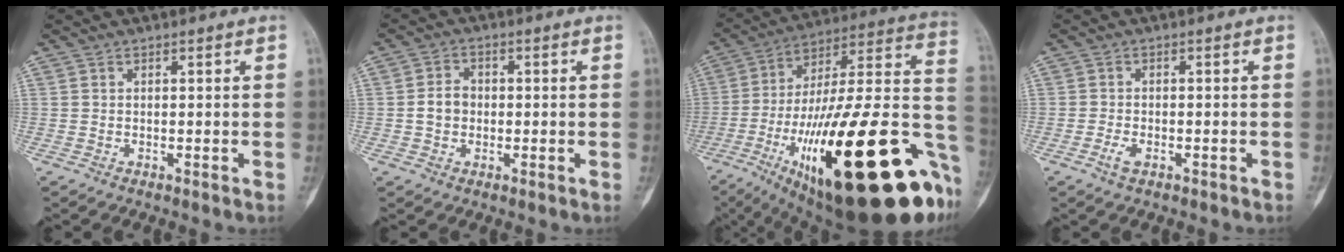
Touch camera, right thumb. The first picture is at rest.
{"total": 3.8, "force": [-0.4, 3.1, 2.1], "torque": [-0.032, 0.013, -0.009]}
{"total": 44.7, "force": [-15.1, 13.7, 39.8], "torque": [-0.531, 0.055, -0.230]}
{"total": 2.0, "force": [-1.1, 1.0, 1.3], "torque": [-0.033, 0.005, -0.021]}